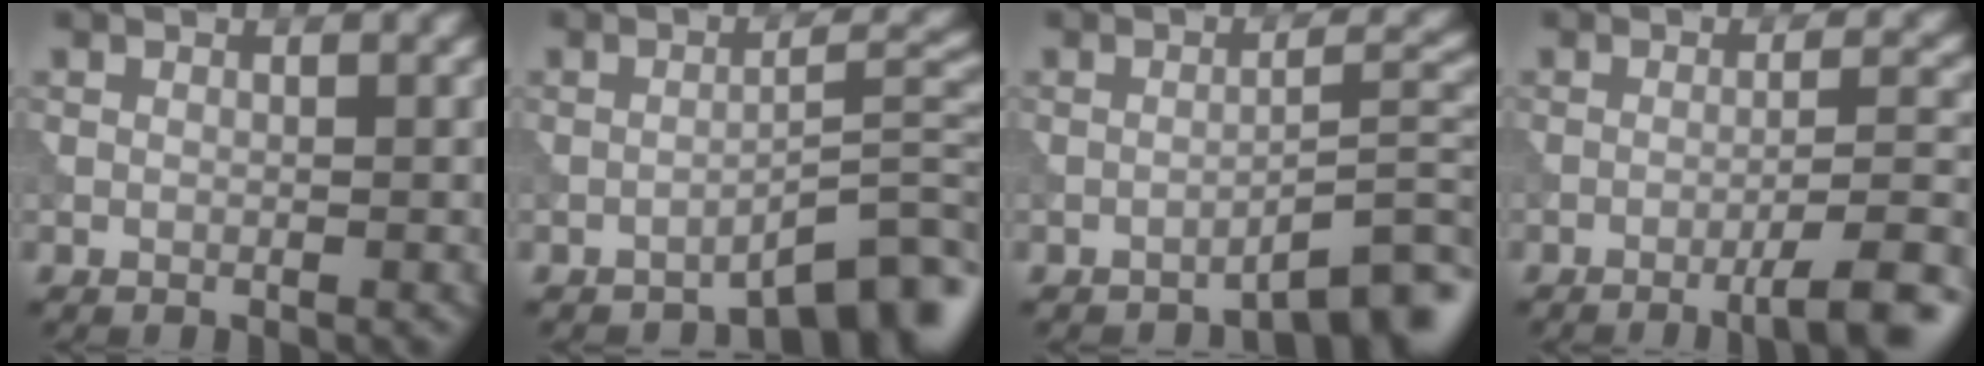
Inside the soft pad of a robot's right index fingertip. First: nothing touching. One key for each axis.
{"total": 4.9, "fx": -3.8, "fy": 0.7, "fz": 3.0, "tx": -0.032, "ty": 0.018, "tz": -0.058}
{"total": 4.1, "fx": -3.2, "fy": 0.5, "fz": 2.6, "tx": -0.029, "ty": 0.019, "tz": -0.050}
{"total": 6.5, "fx": -3.7, "fy": 1.1, "fz": 5.3, "tx": -0.068, "ty": 0.010, "tz": -0.056}